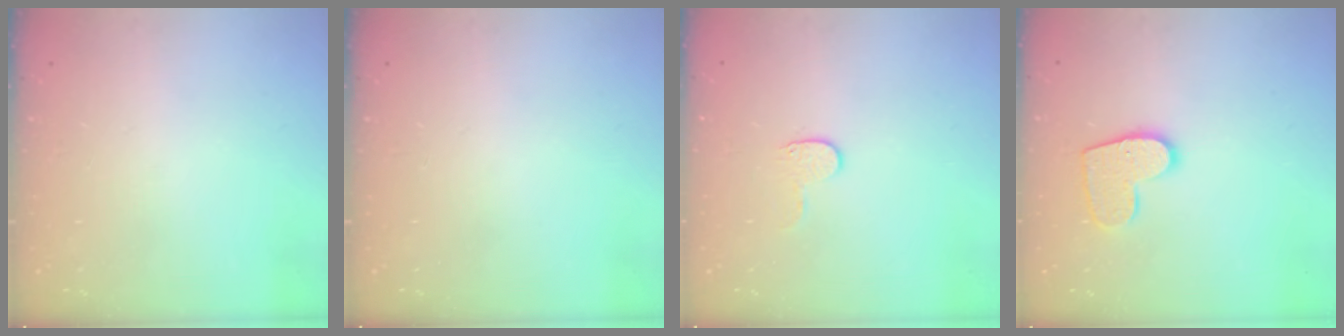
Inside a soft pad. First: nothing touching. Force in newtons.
{"total": 0.0}
{"total": 4.7, "press": 4.7, "slide": 0.5}
{"total": 11.3, "press": 11.3, "slide": 0.7}